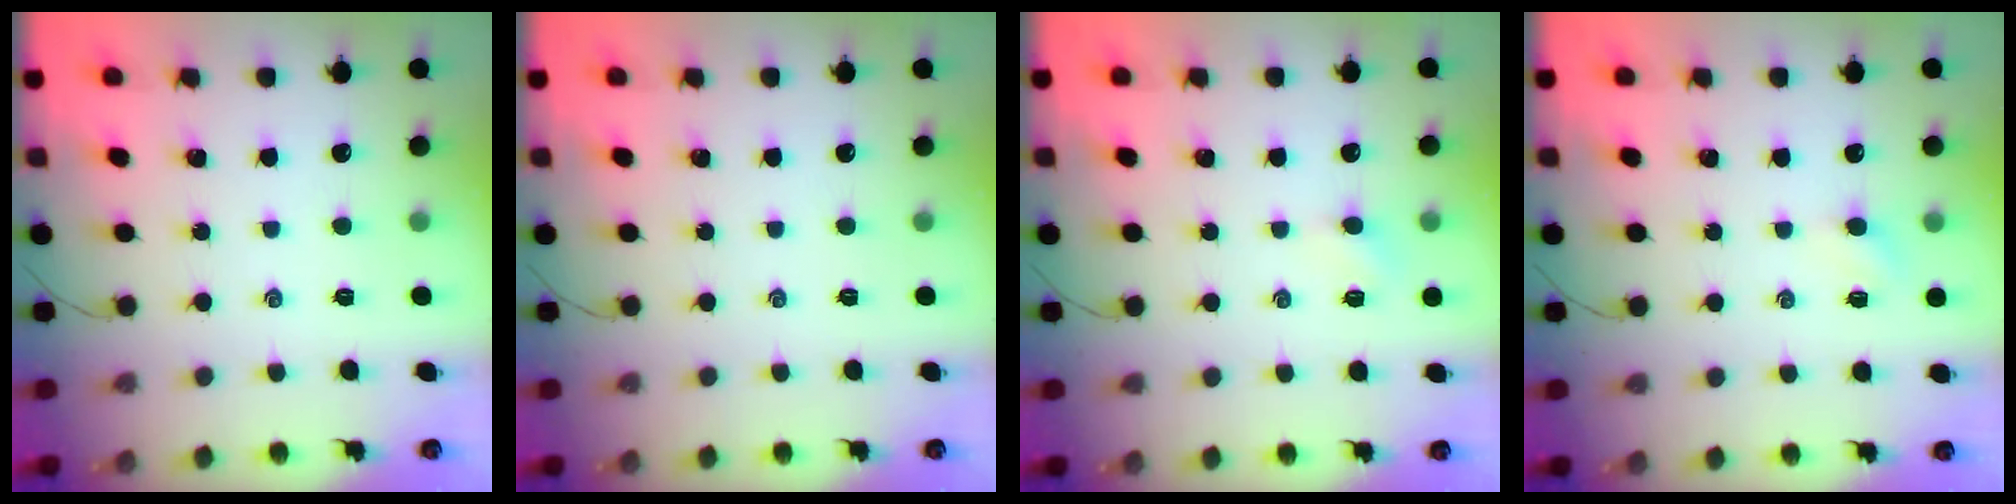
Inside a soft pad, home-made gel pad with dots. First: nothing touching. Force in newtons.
{"total": 0.0}
{"total": 3.3, "press": 3.1, "slide": 1.2}
{"total": 4.0, "press": 3.8, "slide": 1.2}